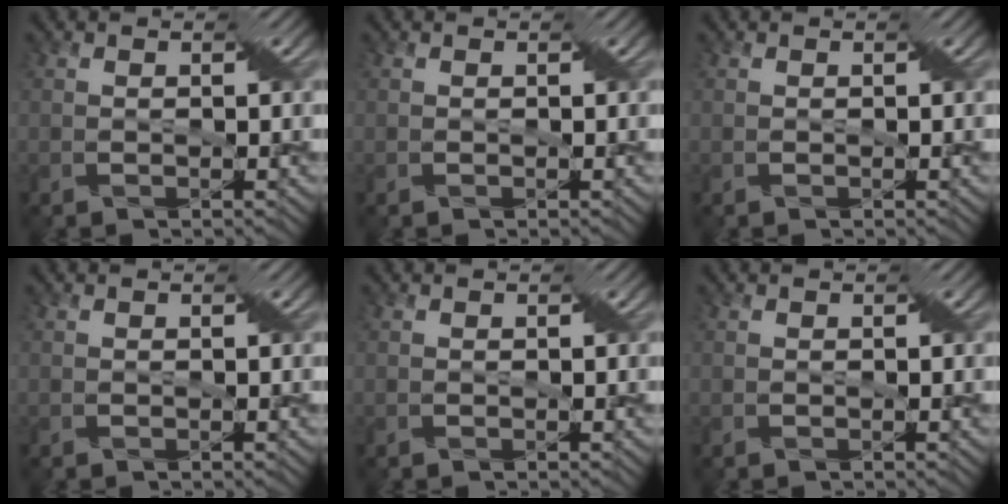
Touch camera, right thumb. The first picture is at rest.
{"total": 0.0}
{"total": 0.0}
{"total": 0.0}
{"total": 0.0}
{"total": 0.0}